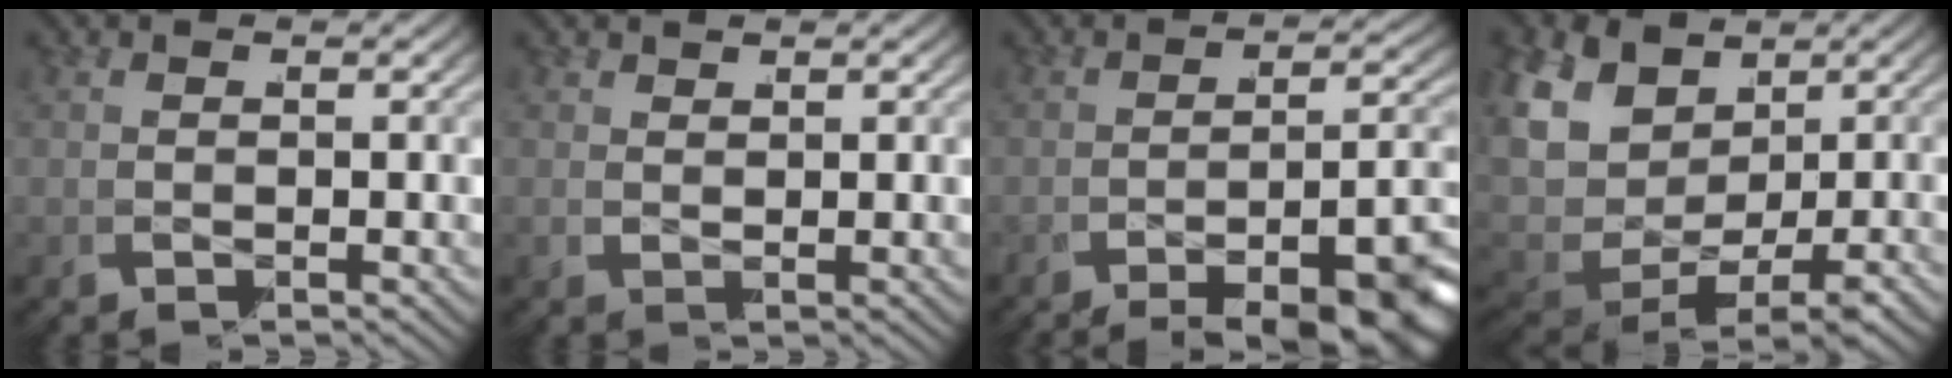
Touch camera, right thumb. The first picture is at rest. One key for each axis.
{"total": 1.3, "fx": 1.1, "fy": -0.4, "fz": -0.6, "tx": 0.022, "ty": 0.003, "tz": 0.021}
{"total": 10.1, "fx": -6.3, "fy": 3.2, "fz": 7.2, "tx": -0.098, "ty": -0.013, "tz": -0.087}
{"total": 10.8, "fx": 1.0, "fy": 8.5, "fz": 6.6, "tx": -0.188, "ty": -0.030, "tz": 0.029}